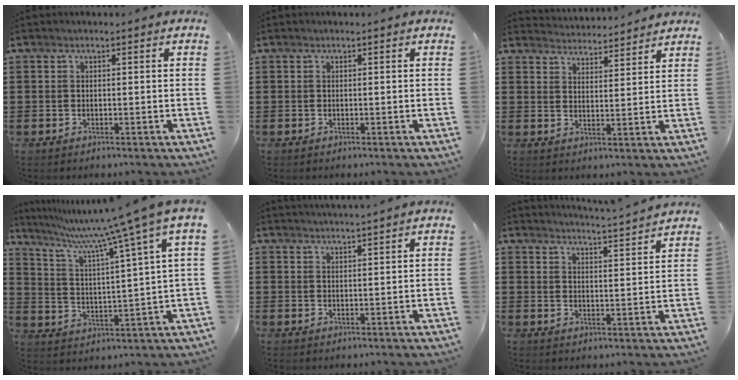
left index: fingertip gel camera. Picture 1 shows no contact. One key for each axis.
{"total": 0.0}
{"total": 3.8, "fx": 3.8, "fy": -0.2, "fz": -0.2, "tx": -0.008, "ty": -0.021, "tz": 0.068}
{"total": 9.7, "fx": 7.7, "fy": -1.1, "fz": 5.7, "tx": -0.142, "ty": -0.051, "tz": 0.121}
{"total": 1.5, "fx": 1.4, "fy": -0.5, "fz": 0.1, "tx": -0.002, "ty": -0.001, "tz": 0.028}
{"total": 3.7, "fx": 3.5, "fy": -0.9, "fz": 0.4, "tx": -0.020, "ty": -0.025, "tz": 0.060}